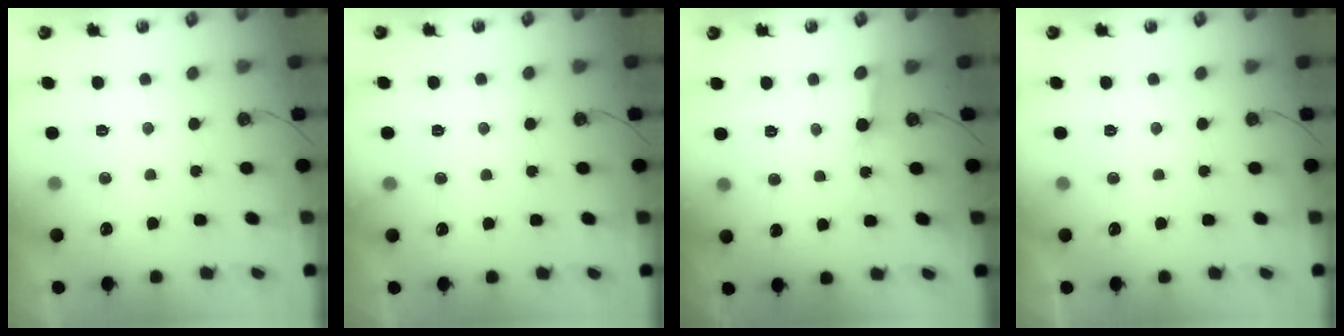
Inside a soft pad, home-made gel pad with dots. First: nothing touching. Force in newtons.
{"total": 5.2, "press": 5.2, "slide": 0.3}
{"total": 2.8, "press": 2.8, "slide": 0.3}
{"total": 0.0}